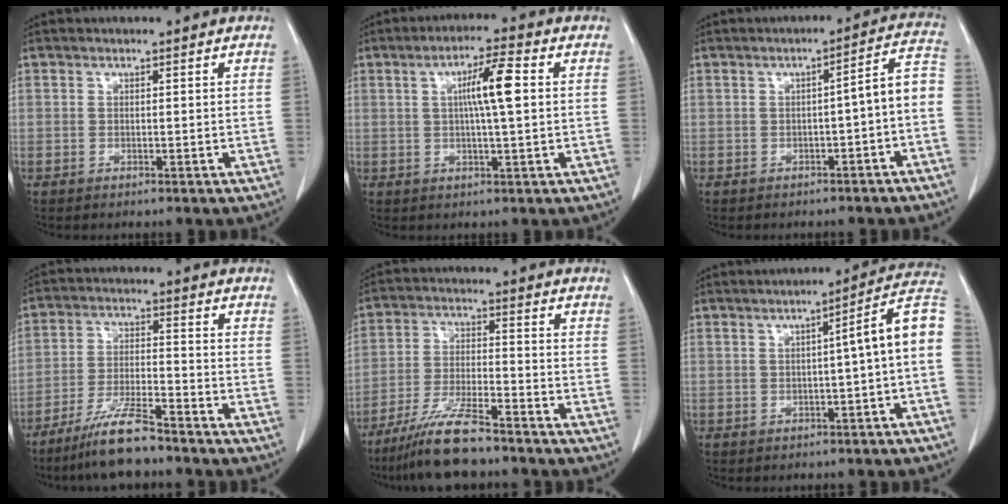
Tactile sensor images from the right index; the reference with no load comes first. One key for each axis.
{"total": 6.9, "fx": 1.1, "fy": 0.2, "fz": 6.8, "tx": -0.117, "ty": 0.006, "tz": 0.016}
{"total": 6.5, "fx": -2.5, "fy": 0.9, "fz": 6.0, "tx": -0.066, "ty": 0.030, "tz": -0.033}
{"total": 8.6, "fx": -7.1, "fy": 0.8, "fz": 4.8, "tx": -0.096, "ty": -0.022, "tz": -0.133}
{"total": 9.7, "fx": -8.0, "fy": 1.0, "fz": 5.4, "tx": -0.104, "ty": -0.025, "tz": -0.149}
{"total": 8.2, "fx": -0.7, "fy": -0.1, "fz": 8.2, "tx": -0.098, "ty": 0.024, "tz": -0.017}